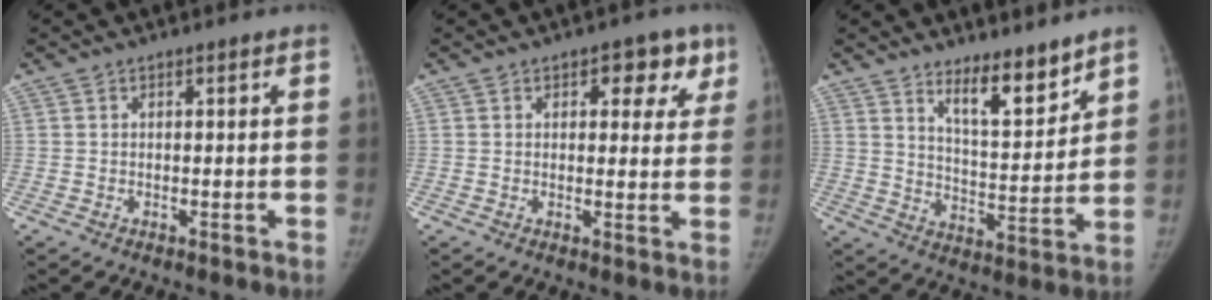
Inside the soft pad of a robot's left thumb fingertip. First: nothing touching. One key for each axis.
{"total": 6.7, "fx": 3.3, "fy": 4.0, "fz": 4.2, "tx": -0.005, "ty": -0.008, "tz": 0.032}
{"total": 9.9, "fx": 7.6, "fy": 2.7, "fz": 5.7, "tx": -0.074, "ty": -0.071, "tz": 0.134}